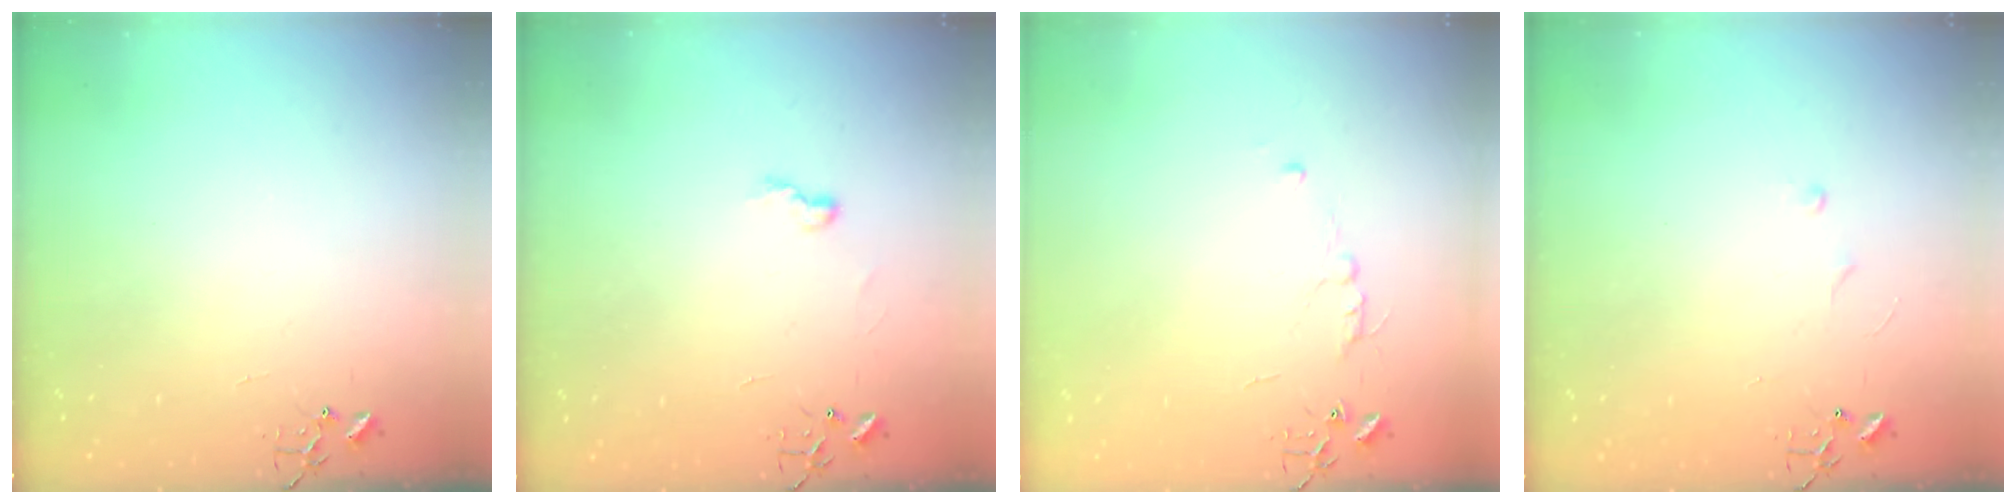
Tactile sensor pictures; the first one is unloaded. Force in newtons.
{"total": 4.6, "press": 4.6, "slide": 0.6}
{"total": 4.8, "press": 4.8, "slide": 0.7}
{"total": 3.4, "press": 3.4, "slide": 0.5}